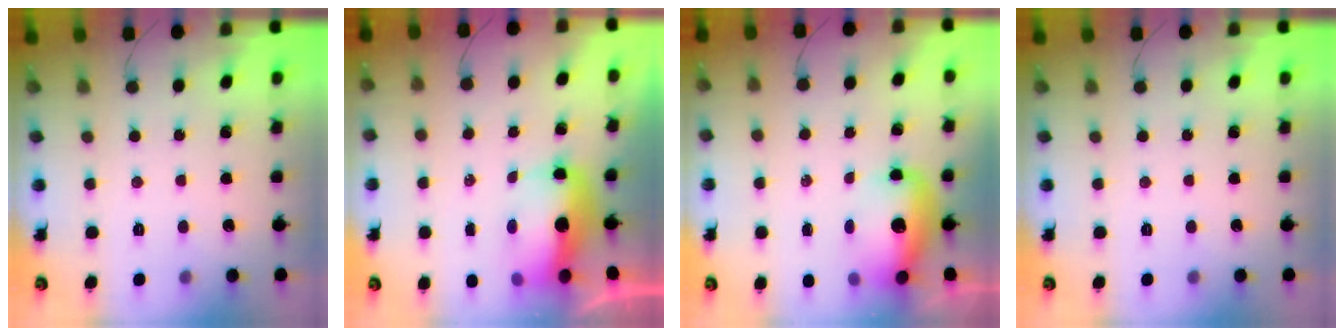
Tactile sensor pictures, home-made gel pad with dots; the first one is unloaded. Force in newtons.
{"total": 12.2, "press": 12.0, "slide": 2.6}
{"total": 13.1, "press": 12.8, "slide": 2.8}
{"total": 0.0}